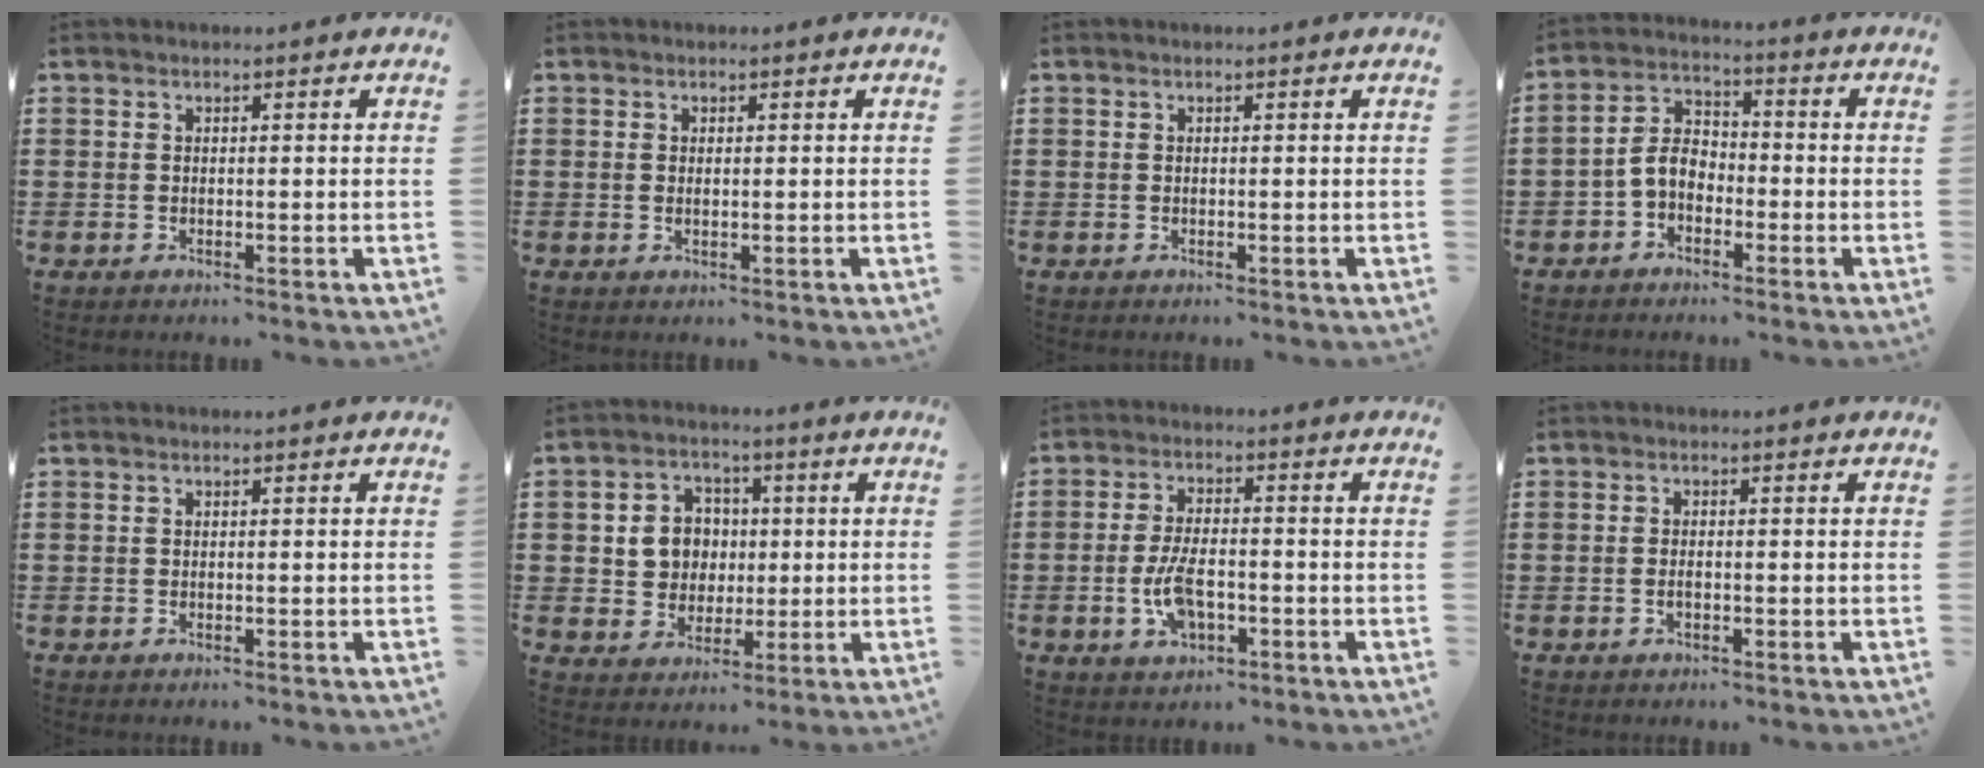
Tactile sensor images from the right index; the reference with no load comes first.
{"total": 0.6, "force": [0.2, 0.3, 0.5], "torque": [-0.010, 0.002, 0.003]}
{"total": 0.0}
{"total": 5.0, "force": [-2.0, 3.3, 3.2], "torque": [-0.083, 0.009, -0.047]}
{"total": 0.0}
{"total": 6.1, "force": [0.5, 5.8, 2.1], "torque": [-0.055, 0.017, 0.006]}
{"total": 6.7, "force": [-1.8, 3.2, 5.6], "torque": [-0.122, 0.003, -0.036]}
{"total": 1.0, "force": [-0.3, 0.4, 0.9], "torque": [-0.018, -0.003, -0.004]}